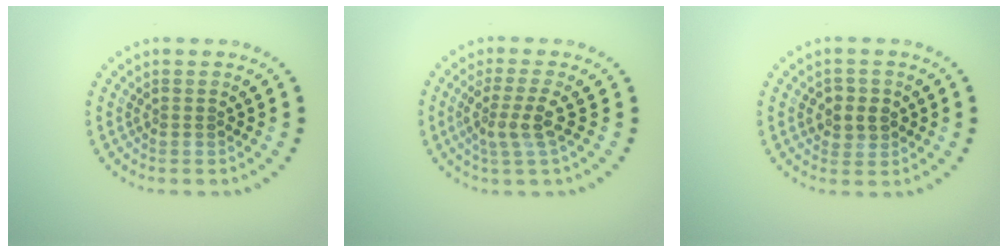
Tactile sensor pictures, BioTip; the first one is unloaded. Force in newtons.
{"total": 2.8, "press": 2.1, "slide": 1.9}
{"total": 2.3, "press": 2.2, "slide": 0.7}